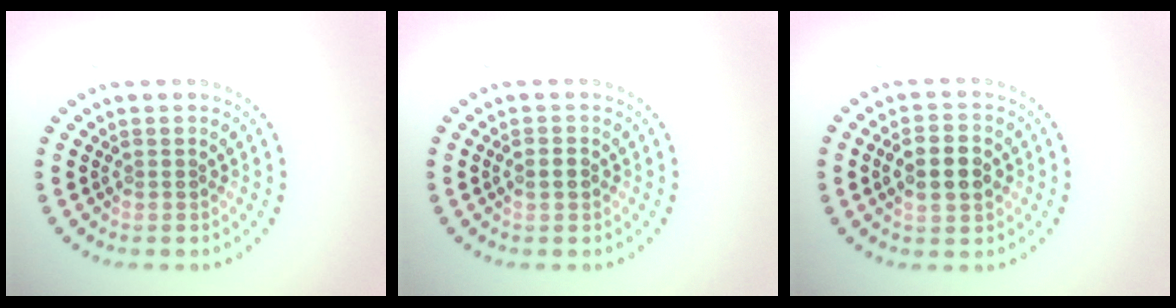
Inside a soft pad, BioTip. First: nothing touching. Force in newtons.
{"total": 1.9, "press": 1.9, "slide": 0.2}
{"total": 4.4, "press": 4.3, "slide": 0.5}